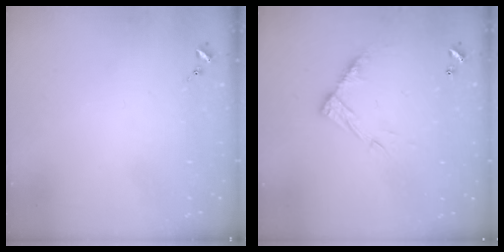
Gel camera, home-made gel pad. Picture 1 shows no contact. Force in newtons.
{"total": 10.6, "press": 10.6, "slide": 0.4}